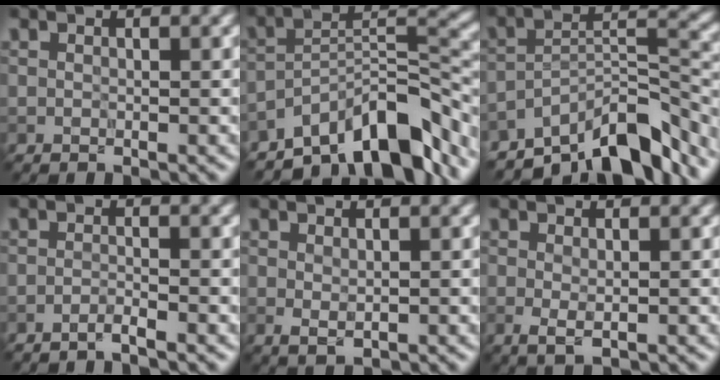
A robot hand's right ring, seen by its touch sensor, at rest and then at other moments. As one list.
[{"total": 10.6, "force": [-7.6, 3.6, 6.5], "torque": [-0.091, 0.010, -0.142]}, {"total": 9.7, "force": [-7.4, 2.7, 5.7], "torque": [-0.080, 0.005, -0.136]}, {"total": 1.1, "force": [-1.0, 0.0, 0.6], "torque": [-0.006, 0.002, -0.024]}, {"total": 1.0, "force": [0.1, 0.6, 0.8], "torque": [-0.015, 0.000, 0.008]}, {"total": 1.2, "force": [0.0, 0.4, 1.1], "torque": [-0.024, -0.003, 0.001]}]